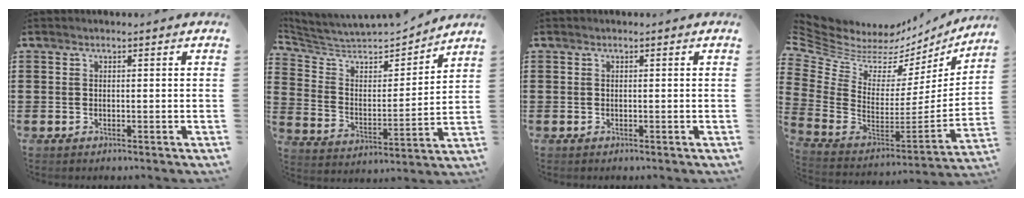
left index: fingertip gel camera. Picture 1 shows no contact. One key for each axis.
{"total": 5.0, "fx": 4.6, "fy": 1.3, "fz": 1.3, "tx": -0.055, "ty": -0.041, "tz": 0.072}
{"total": 0.0}
{"total": 5.1, "fx": 4.3, "fy": 2.7, "fz": 1.0, "tx": -0.056, "ty": -0.047, "tz": 0.075}